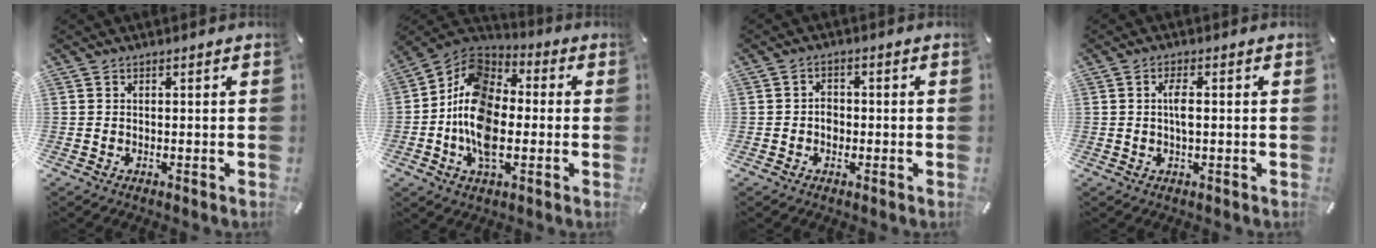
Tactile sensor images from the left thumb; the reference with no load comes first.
{"total": 14.9, "force": [-4.2, 9.5, 10.6], "torque": [-0.235, 0.012, -0.084]}
{"total": 2.8, "force": [-0.6, 2.3, 1.5], "torque": [-0.028, 0.007, -0.012]}
{"total": 3.6, "force": [0.2, 1.0, 3.4], "torque": [-0.066, 0.001, 0.002]}